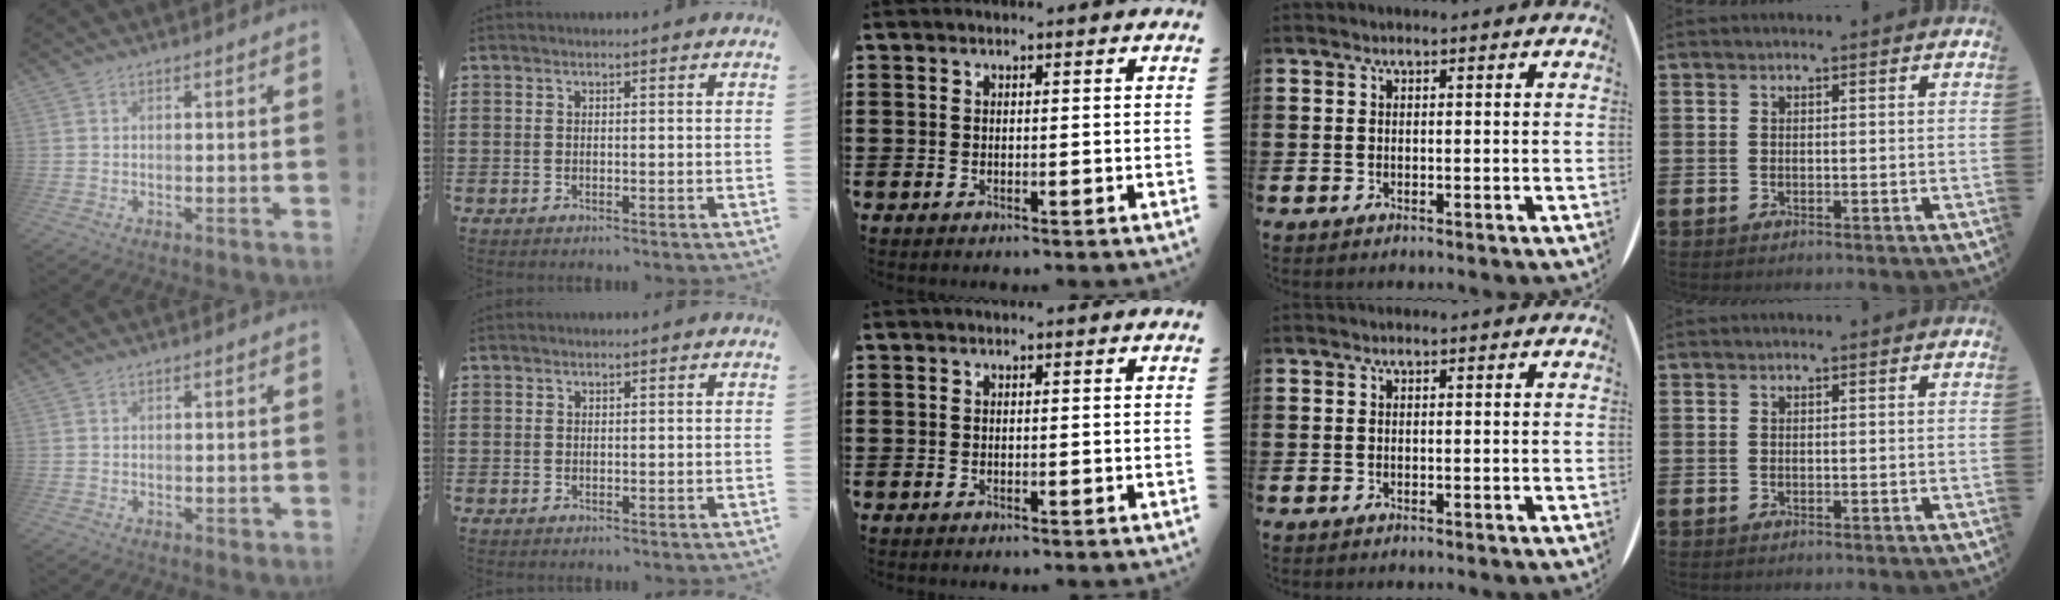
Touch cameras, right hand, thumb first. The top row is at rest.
{"thumb": {"total": 1.3, "force": [-0.1, 0.9, 0.9], "torque": [-0.009, 0.002, -0.002]}, "index": {"total": 0.5, "force": [0.3, 0.5, 0.0], "torque": [-0.001, 0.003, 0.005]}}